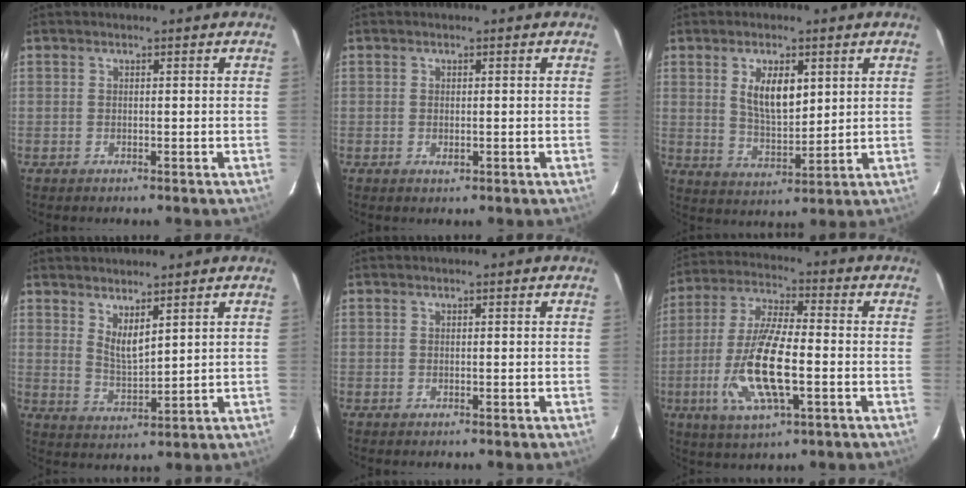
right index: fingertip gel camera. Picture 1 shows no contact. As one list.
[{"total": 1.1, "force": [-0.2, 0.6, 0.8], "torque": [-0.015, -0.001, -0.003]}, {"total": 7.4, "force": [3.1, 3.0, 6.0], "torque": [-0.106, -0.004, 0.066]}, {"total": 4.6, "force": [3.8, 0.5, 2.5], "torque": [-0.043, -0.016, 0.069]}, {"total": 0.0}, {"total": 15.2, "force": [-3.8, 4.1, 14.1], "torque": [-0.294, -0.010, -0.072]}]